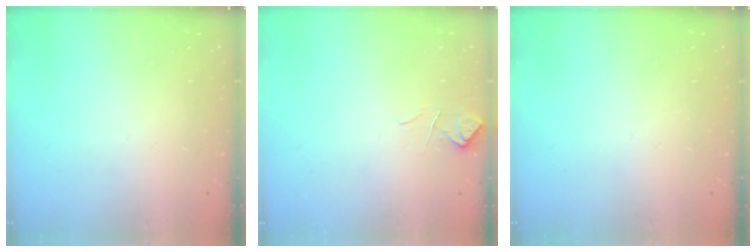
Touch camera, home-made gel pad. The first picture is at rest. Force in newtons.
{"total": 0.8, "press": 0.3, "slide": 0.7}
{"total": 0.0}